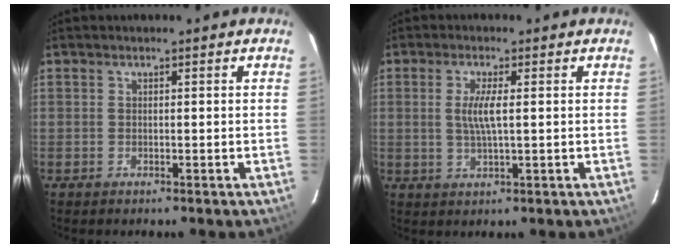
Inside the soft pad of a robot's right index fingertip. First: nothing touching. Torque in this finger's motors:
{"motor_torque": [0.09, 0.04, 0.13, 0.06]}